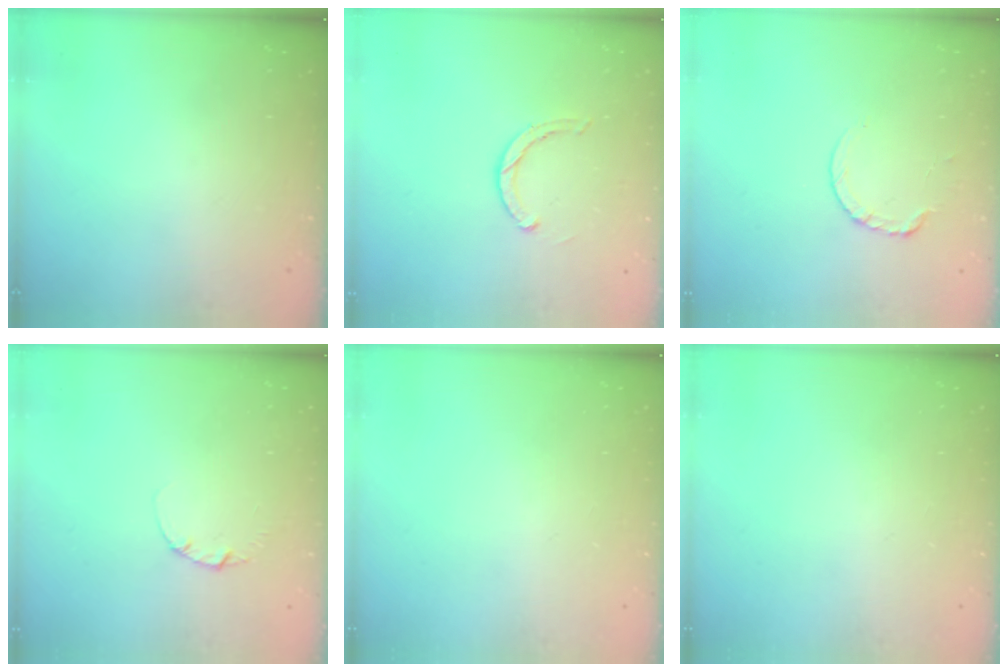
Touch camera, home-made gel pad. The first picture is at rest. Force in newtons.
{"total": 2.8, "press": 2.8, "slide": 0.2}
{"total": 5.9, "press": 5.9, "slide": 0.5}
{"total": 1.3, "press": 1.3, "slide": 0.2}
{"total": 0.0}
{"total": 0.0}